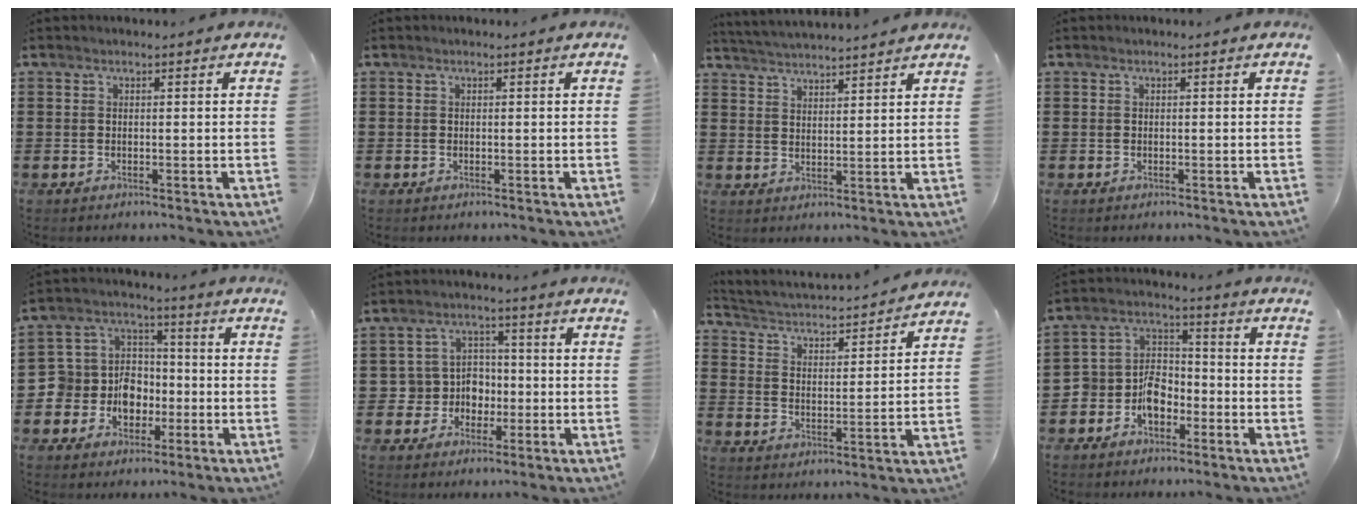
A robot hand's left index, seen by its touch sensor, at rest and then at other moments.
{"total": 0.0}
{"total": 3.3, "force": [3.2, -0.5, -0.2], "torque": [-0.008, -0.016, 0.057]}
{"total": 0.0}
{"total": 7.4, "force": [-1.7, 7.1, 1.1], "torque": [-0.059, 0.004, -0.028]}
{"total": 5.7, "force": [-0.9, 5.4, 1.4], "torque": [-0.047, 0.016, -0.015]}
{"total": 2.5, "force": [2.5, 0.2, 0.5], "torque": [-0.029, -0.028, 0.031]}
{"total": 6.4, "force": [-3.5, 4.6, 2.9], "torque": [-0.074, 0.012, -0.071]}